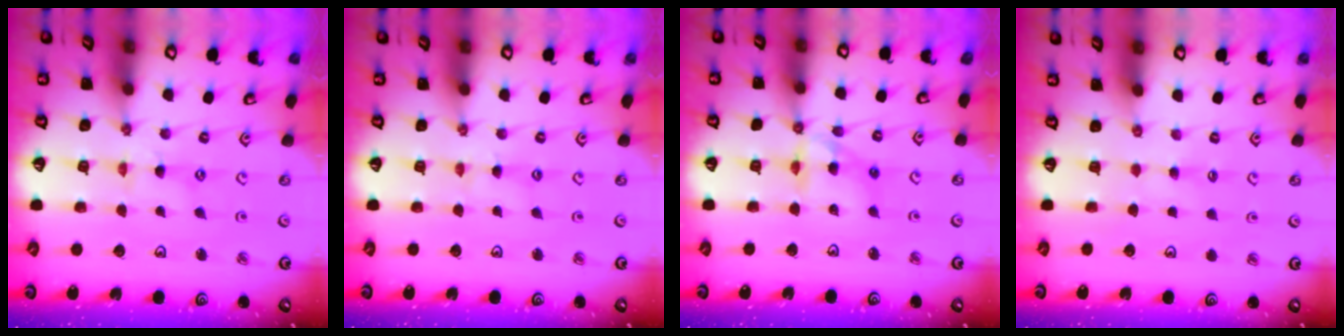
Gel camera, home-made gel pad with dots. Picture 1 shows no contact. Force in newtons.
{"total": 1.8, "press": 1.7, "slide": 0.3}
{"total": 10.2, "press": 10.2, "slide": 1.2}
{"total": 2.4, "press": 2.4, "slide": 0.4}